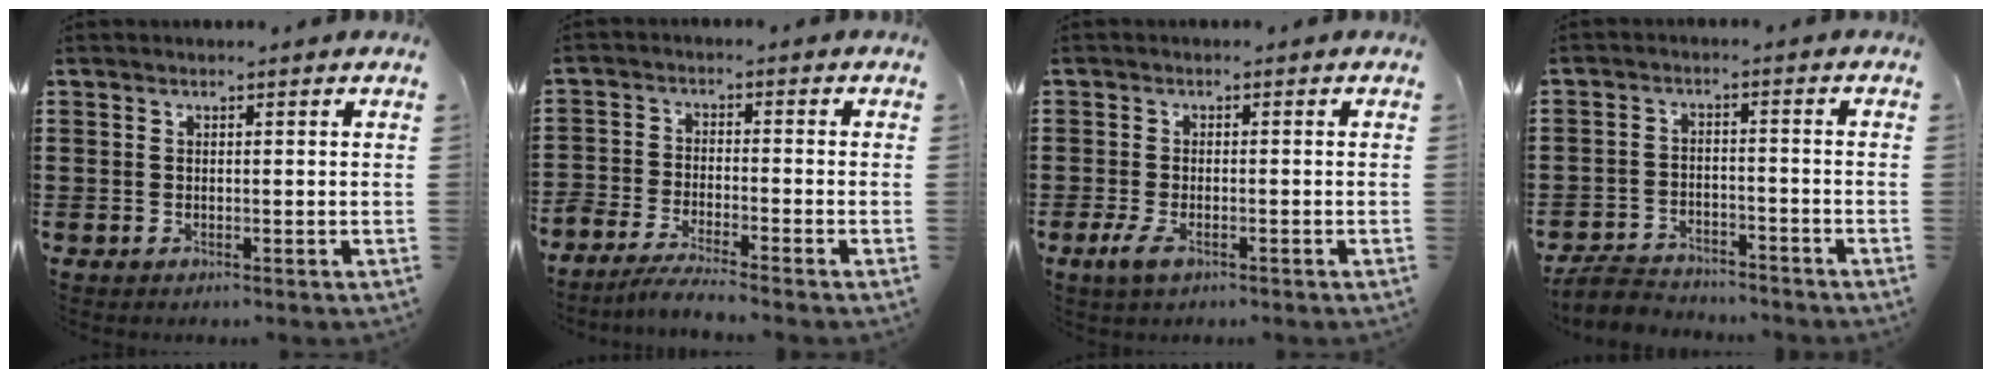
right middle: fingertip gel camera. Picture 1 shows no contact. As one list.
[{"total": 3.7, "force": [-3.6, -0.1, 0.7], "torque": [-0.024, -0.001, -0.076]}, {"total": 2.8, "force": [-1.4, 1.2, 2.1], "torque": [-0.052, -0.006, -0.029]}, {"total": 4.3, "force": [-4.1, 0.9, 0.6], "torque": [-0.027, 0.001, -0.088]}]